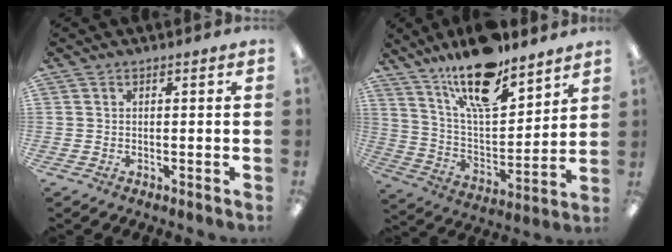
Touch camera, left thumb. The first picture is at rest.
{"total": 18.2, "force": [13.8, 5.8, 10.3], "torque": [-0.177, -0.085, 0.235]}